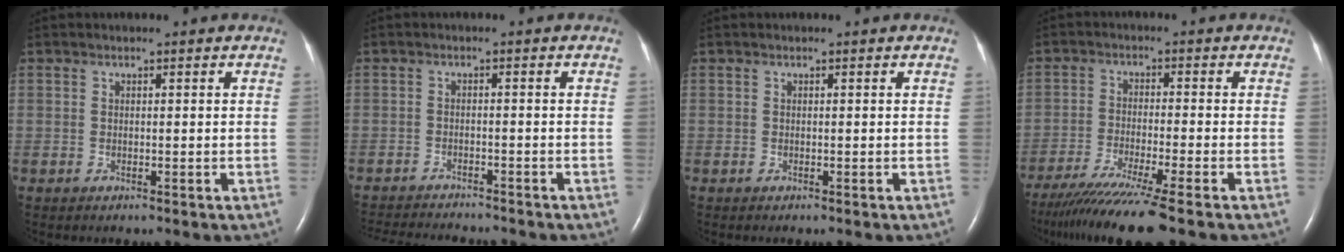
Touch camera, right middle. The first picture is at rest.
{"total": 11.2, "force": [-10.5, 1.5, 3.6], "torque": [-0.064, -0.013, -0.149]}
{"total": 0.0}
{"total": 12.3, "force": [-9.7, -1.6, 7.4], "torque": [-0.120, -0.044, -0.156]}